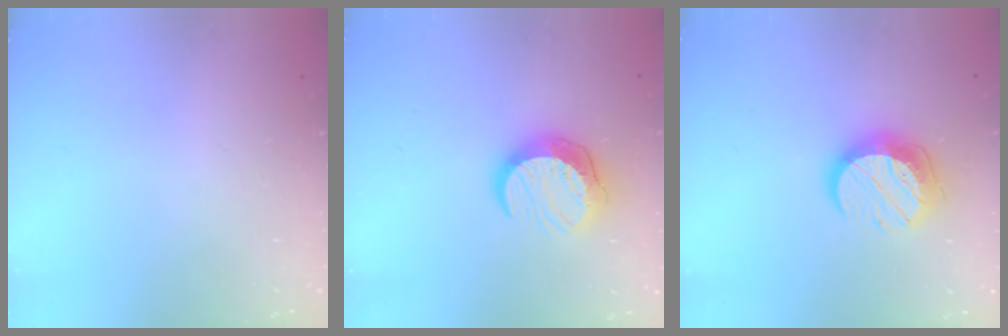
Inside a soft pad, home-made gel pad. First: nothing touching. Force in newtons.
{"total": 12.3, "press": 12.2, "slide": 0.9}
{"total": 12.4, "press": 12.4, "slide": 0.8}